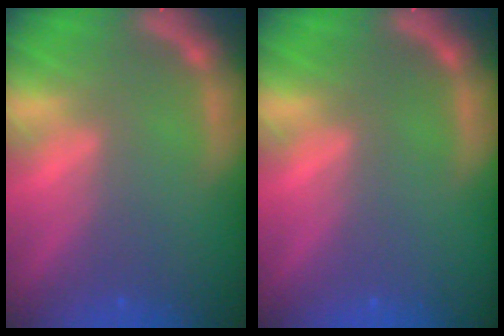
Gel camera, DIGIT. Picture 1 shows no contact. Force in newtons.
{"total": 0.0}